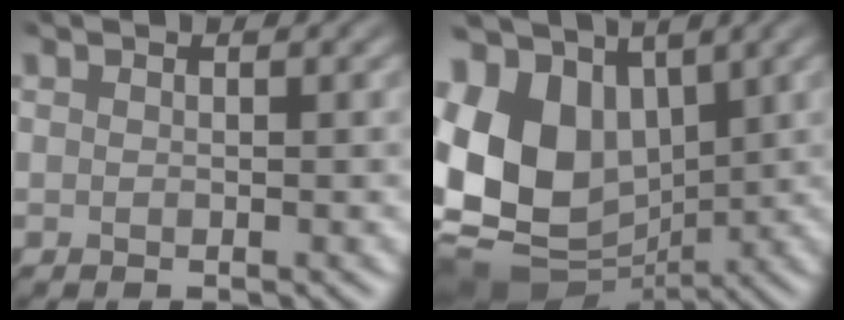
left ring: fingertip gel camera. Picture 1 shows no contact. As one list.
[{"total": 14.6, "force": [0.2, 10.6, 10.1], "torque": [-0.230, -0.007, 0.012]}]